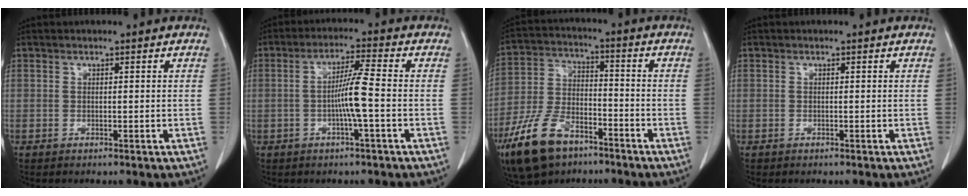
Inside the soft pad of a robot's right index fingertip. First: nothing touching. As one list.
[{"total": 5.9, "force": [-1.1, -0.6, 5.8], "torque": [-0.111, 0.005, -0.023]}, {"total": 13.1, "force": [-8.3, 6.3, 7.9], "torque": [-0.174, -0.006, -0.158]}, {"total": 0.5, "force": [-0.2, 0.4, -0.1], "torque": [0.003, 0.006, -0.007]}]